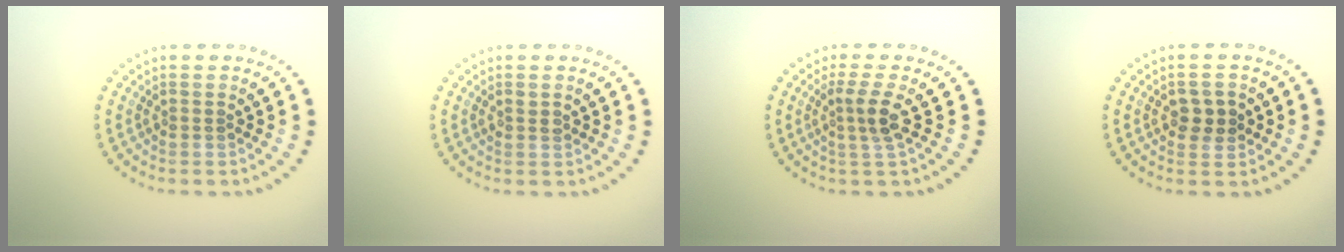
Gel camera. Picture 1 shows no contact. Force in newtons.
{"total": 0.8, "press": 0.8, "slide": 0.2}
{"total": 2.4, "press": 1.7, "slide": 1.6}
{"total": 2.2, "press": 2.2, "slide": 0.2}